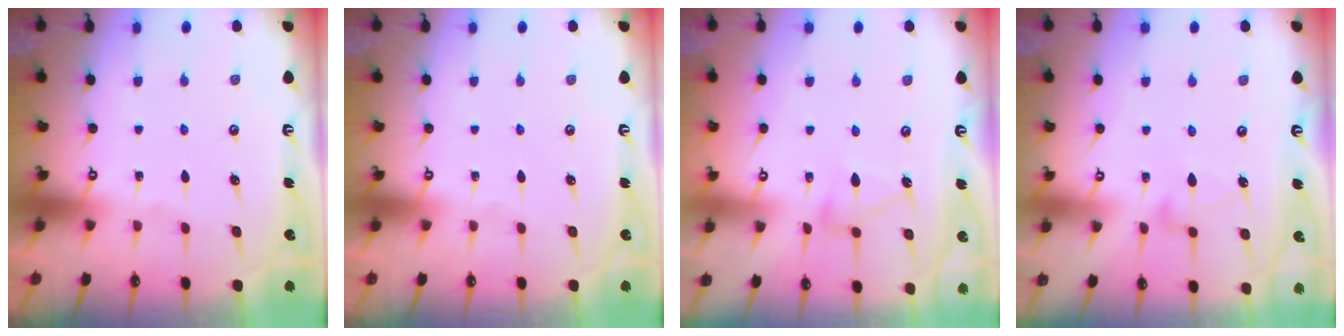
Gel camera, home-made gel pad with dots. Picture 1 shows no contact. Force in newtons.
{"total": 0.0}
{"total": 7.4, "press": 7.4, "slide": 0.5}
{"total": 6.8, "press": 6.8, "slide": 0.3}